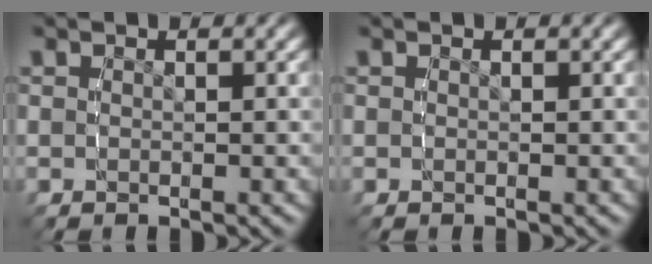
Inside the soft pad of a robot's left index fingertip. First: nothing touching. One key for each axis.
{"total": 0.0}